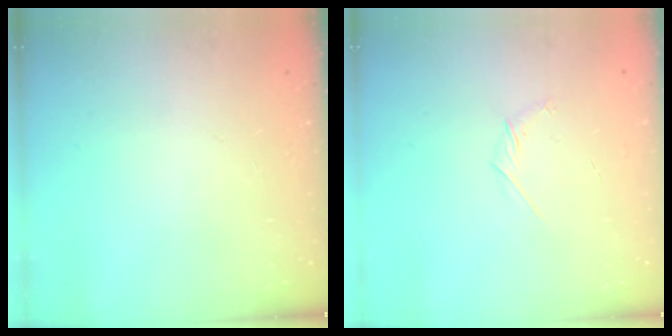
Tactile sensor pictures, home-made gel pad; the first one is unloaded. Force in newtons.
{"total": 3.5, "press": 3.4, "slide": 1.0}